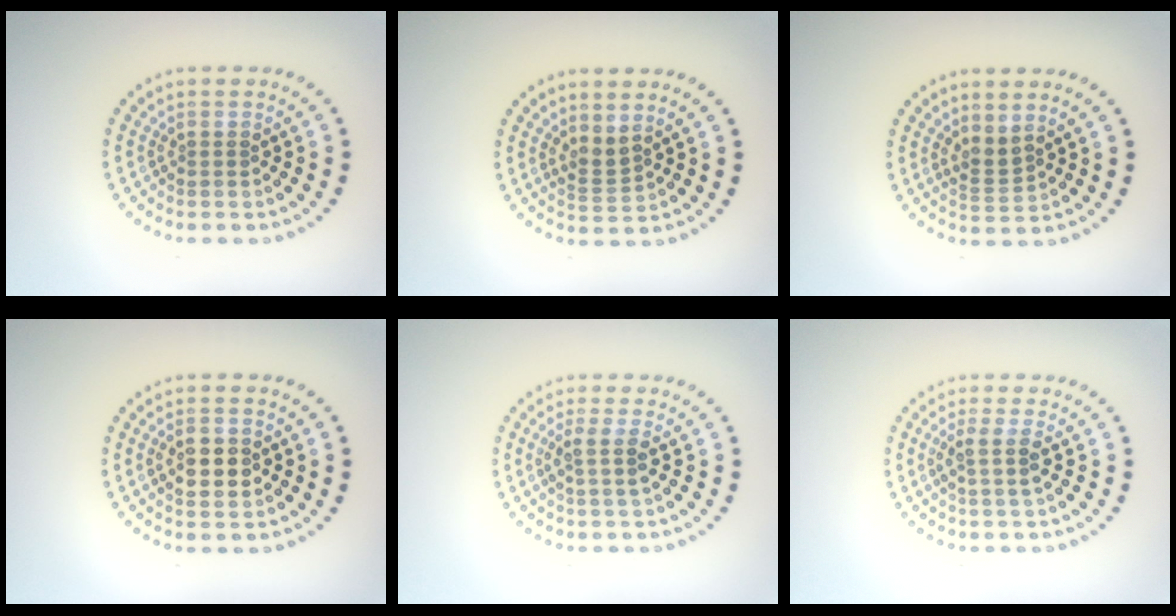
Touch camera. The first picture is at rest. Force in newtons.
{"total": 1.7, "press": 1.2, "slide": 1.2}
{"total": 1.7, "press": 1.3, "slide": 1.2}
{"total": 2.9, "press": 2.9, "slide": 0.2}
{"total": 1.9, "press": 1.5, "slide": 1.1}
{"total": 1.9, "press": 1.5, "slide": 1.1}